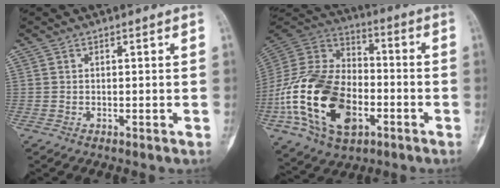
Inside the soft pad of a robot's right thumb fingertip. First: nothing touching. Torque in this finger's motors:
{"motor_torque": [2.74, 2.27, 1.48, -1.30, 0.29]}